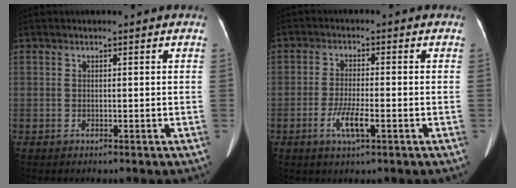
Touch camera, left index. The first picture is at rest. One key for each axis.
{"total": 4.7, "fx": -2.0, "fy": 0.7, "fz": 4.1, "tx": -0.086, "ty": -0.005, "tz": -0.038}